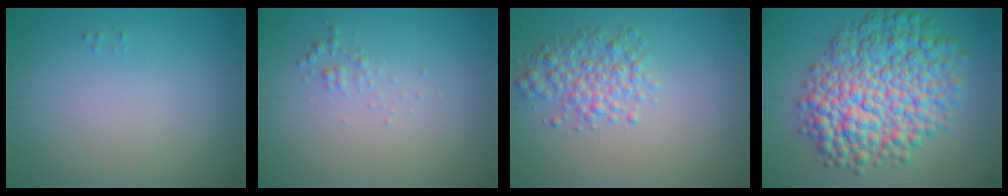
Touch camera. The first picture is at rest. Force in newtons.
{"total": 0.9, "press": 0.9, "slide": 0.0}
{"total": 3.1, "press": 3.1, "slide": 0.0}
{"total": 10.9, "press": 10.9, "slide": 0.2}